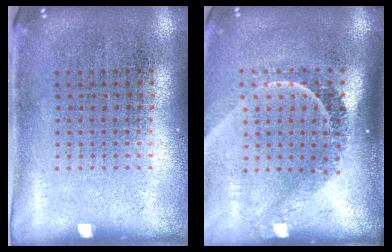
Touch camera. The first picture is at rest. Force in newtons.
{"total": 2.2, "press": 1.6, "slide": 1.5}